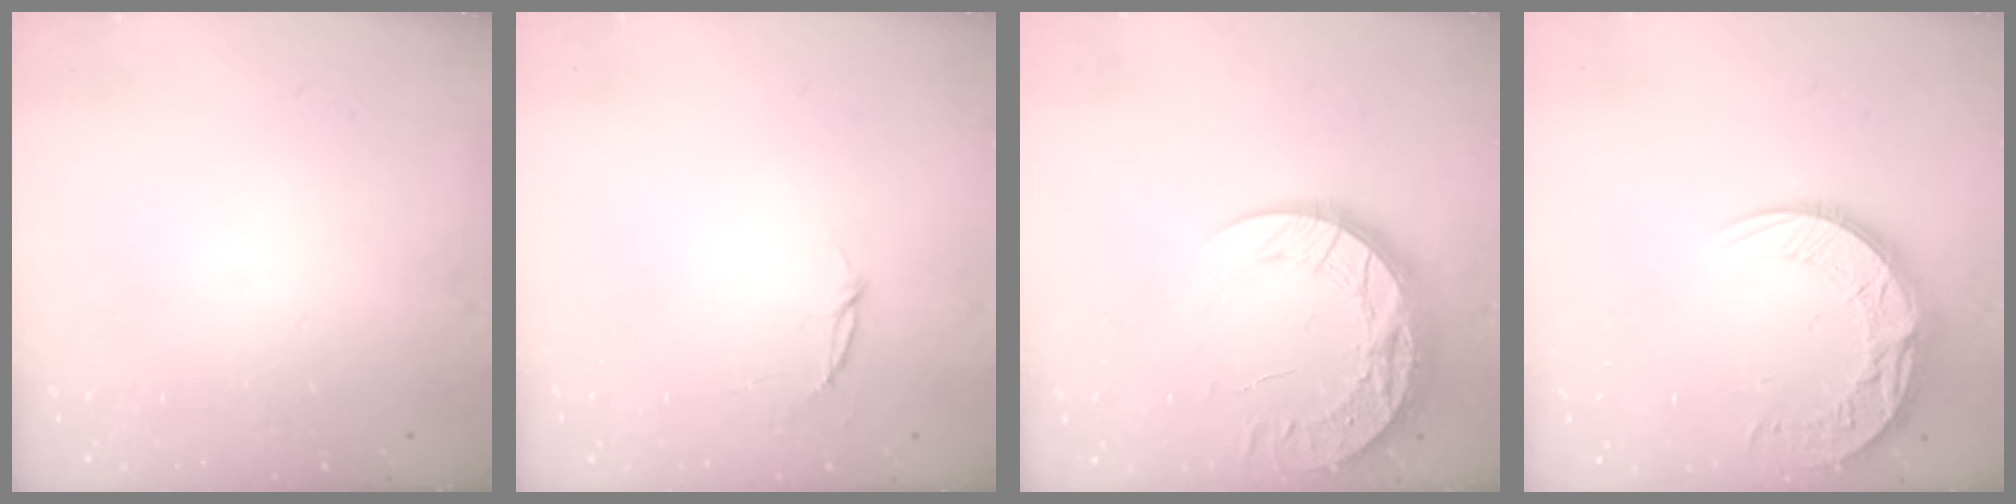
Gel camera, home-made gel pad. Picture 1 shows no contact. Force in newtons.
{"total": 2.8, "press": 2.8, "slide": 0.3}
{"total": 15.4, "press": 15.4, "slide": 1.1}
{"total": 13.2, "press": 13.2, "slide": 1.2}